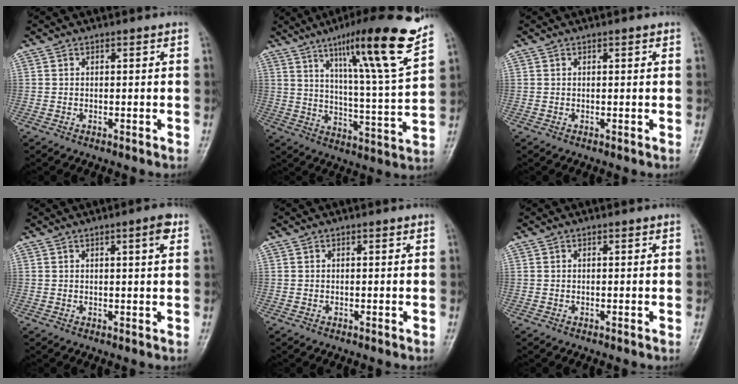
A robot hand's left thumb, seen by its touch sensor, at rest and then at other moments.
{"total": 19.1, "force": [12.1, 1.0, 14.8], "torque": [-0.207, -0.062, 0.183]}
{"total": 0.6, "force": [0.3, 0.2, 0.5], "torque": [-0.006, -0.001, 0.003]}
{"total": 3.1, "force": [1.4, 0.5, 2.7], "torque": [-0.036, -0.004, 0.019]}
{"total": 0.0}
{"total": 0.0}